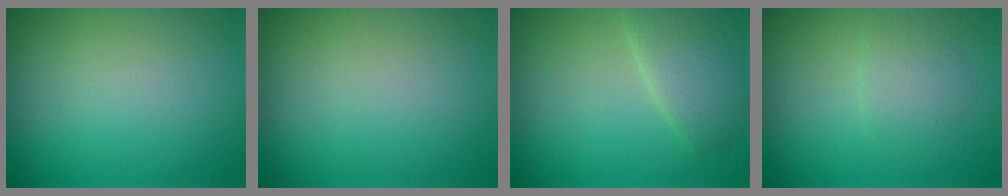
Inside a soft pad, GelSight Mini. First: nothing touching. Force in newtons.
{"total": 0.0}
{"total": 3.8, "press": 3.8, "slide": 0.2}
{"total": 1.6, "press": 1.6, "slide": 0.0}